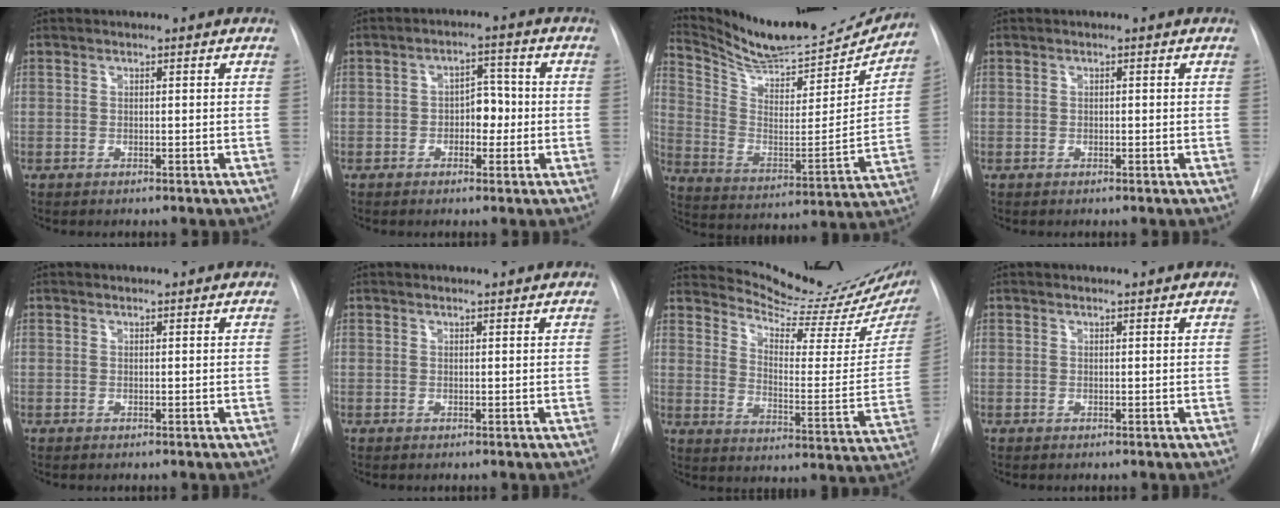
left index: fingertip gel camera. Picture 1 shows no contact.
{"total": 4.3, "force": [-1.6, 2.5, 3.1], "torque": [-0.039, 0.008, -0.025]}
{"total": 21.1, "force": [20.0, 3.0, 6.2], "torque": [-0.113, -0.062, 0.301]}
{"total": 0.9, "force": [-0.9, -0.1, 0.0], "torque": [0.004, -0.005, -0.012]}
{"total": 0.8, "force": [0.8, 0.0, 0.1], "torque": [-0.007, 0.009, 0.009]}
{"total": 1.2, "force": [1.1, -0.3, 0.2], "torque": [-0.005, -0.003, 0.011]}
{"total": 18.2, "force": [17.2, 1.1, 5.6], "torque": [-0.090, -0.106, 0.223]}
{"total": 0.9, "force": [0.8, -0.3, 0.1], "torque": [-0.005, -0.003, 0.009]}